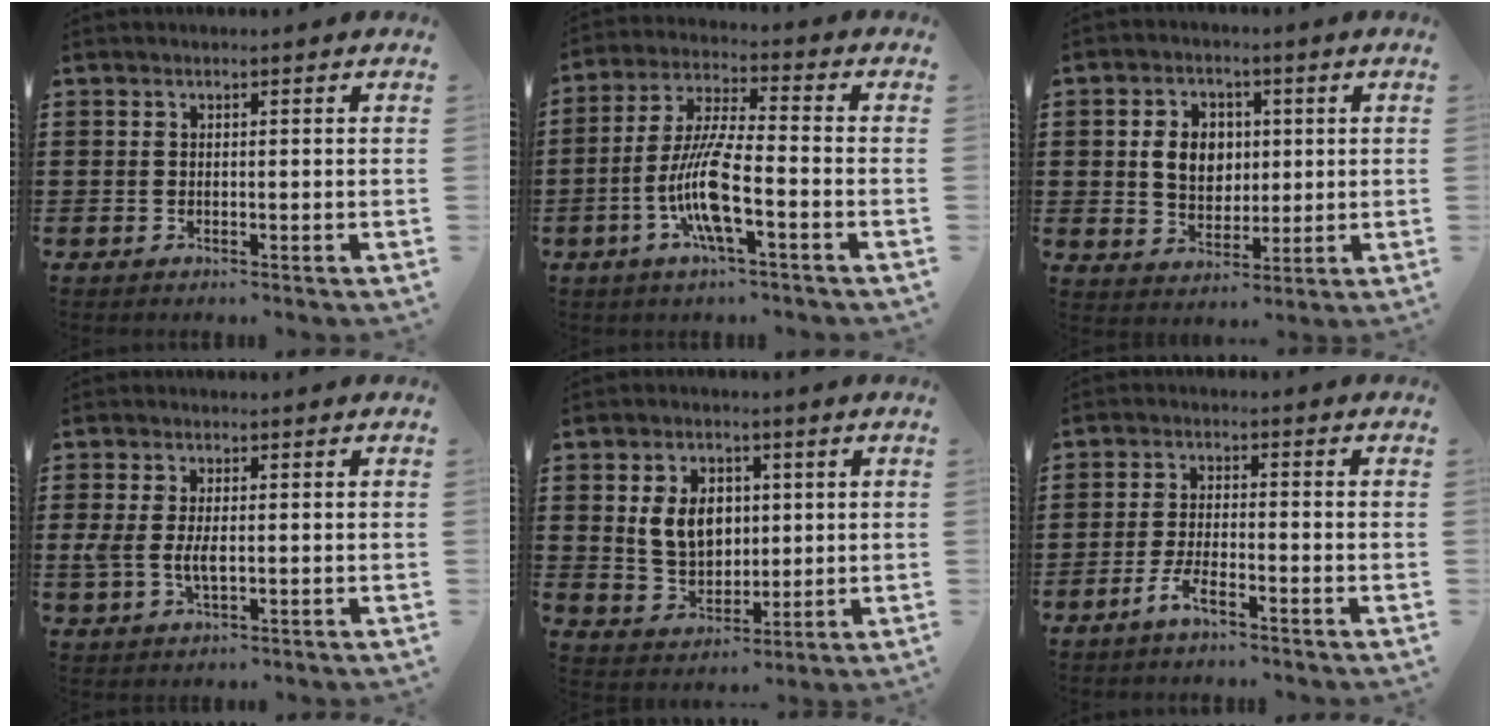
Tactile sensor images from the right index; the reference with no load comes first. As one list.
[{"total": 9.9, "force": [-3.4, 1.7, 9.1], "torque": [-0.204, -0.016, -0.072]}, {"total": 6.5, "force": [0.9, 5.2, 3.9], "torque": [-0.084, 0.009, 0.008]}, {"total": 4.0, "force": [-0.3, 2.1, 3.5], "torque": [-0.086, -0.002, -0.012]}, {"total": 7.2, "force": [1.4, 5.4, 4.6], "torque": [-0.105, 0.012, 0.022]}, {"total": 3.7, "force": [-2.6, 0.6, 2.6], "torque": [-0.057, 0.001, -0.054]}]